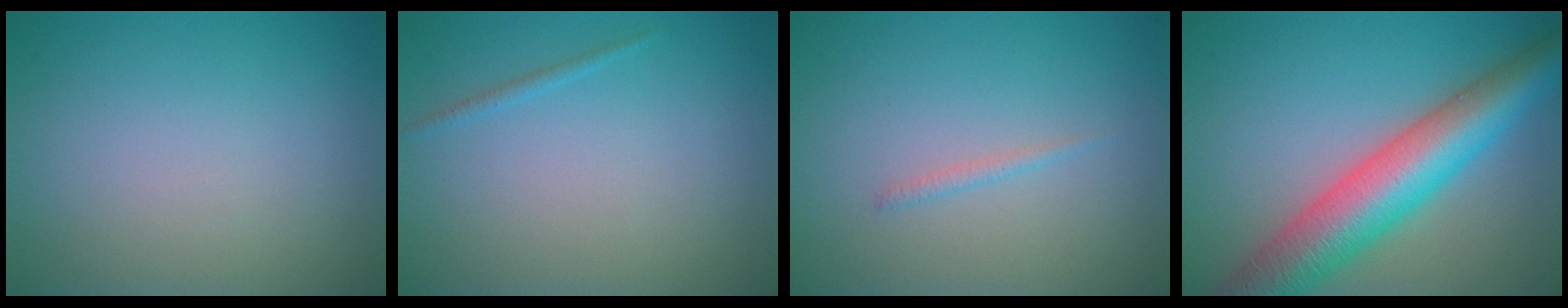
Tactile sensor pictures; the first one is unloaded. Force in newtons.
{"total": 0.7, "press": 0.6, "slide": 0.1}
{"total": 0.7, "press": 0.7, "slide": 0.0}
{"total": 9.5, "press": 9.5, "slide": 0.3}